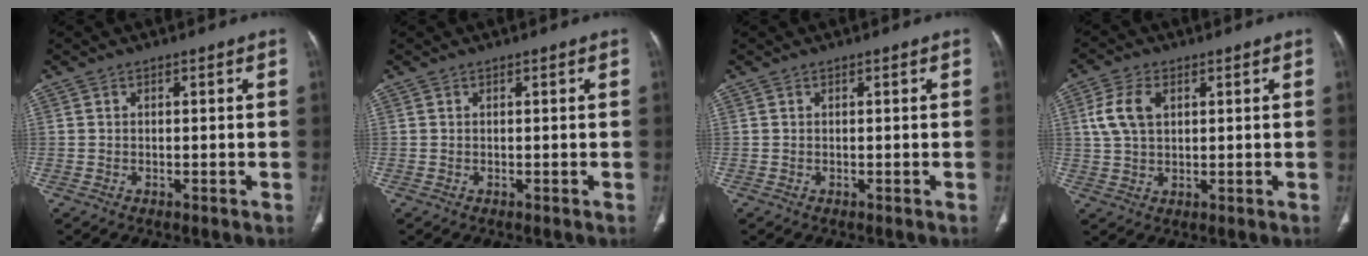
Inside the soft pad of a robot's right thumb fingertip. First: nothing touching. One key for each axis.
{"total": 0.0}
{"total": 0.0}
{"total": 6.9, "fx": 2.1, "fy": 4.3, "fz": 5.0, "tx": -0.107, "ty": 0.005, "tz": 0.042}